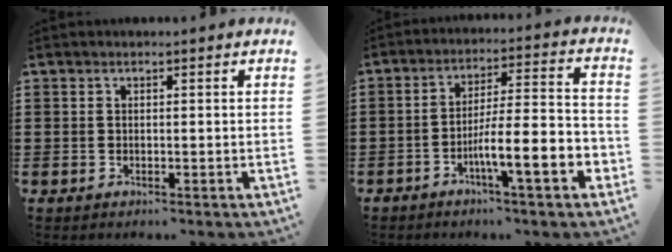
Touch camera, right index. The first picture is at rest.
{"total": 9.6, "force": [-4.4, 1.3, 8.4], "torque": [-0.147, -0.007, -0.080]}